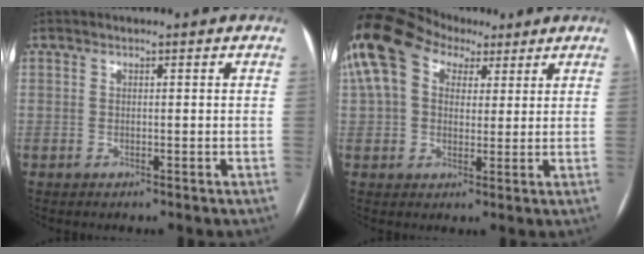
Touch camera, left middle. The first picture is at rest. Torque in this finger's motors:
{"motor_torque": [0.71, 0.00, 1.05, 0.21]}